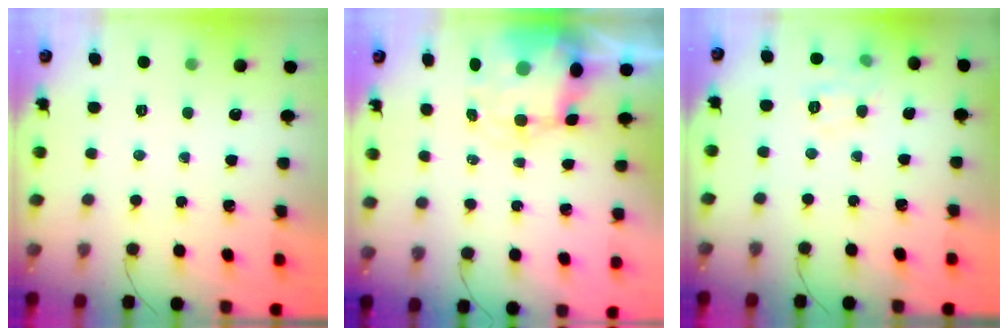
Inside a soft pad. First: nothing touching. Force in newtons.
{"total": 6.5, "press": 6.2, "slide": 2.0}
{"total": 8.5, "press": 8.4, "slide": 1.5}